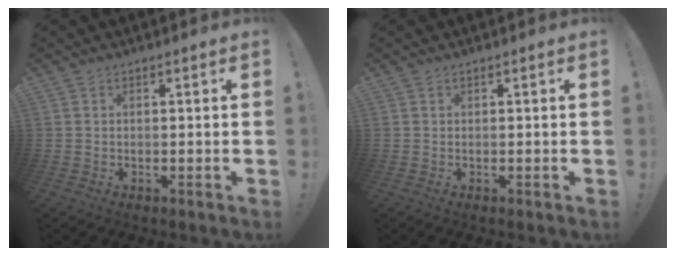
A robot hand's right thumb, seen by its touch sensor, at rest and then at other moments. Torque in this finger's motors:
{"motor_torque": [0.02, -0.08, 0.00, -0.17, -0.06]}